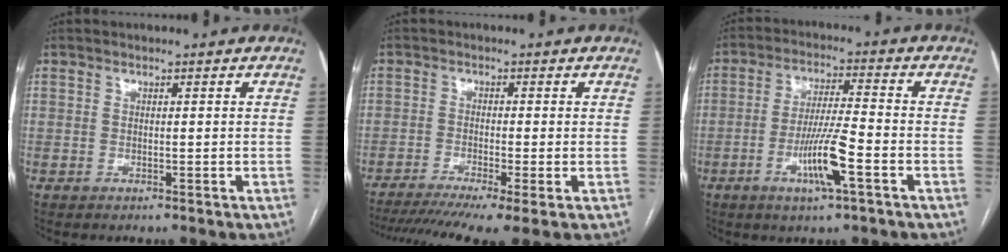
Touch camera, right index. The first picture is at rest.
{"total": 11.5, "force": [-8.3, 0.4, 8.0], "torque": [-0.129, -0.018, -0.131]}
{"total": 8.9, "force": [-3.6, 0.2, 8.1], "torque": [-0.154, -0.007, -0.066]}